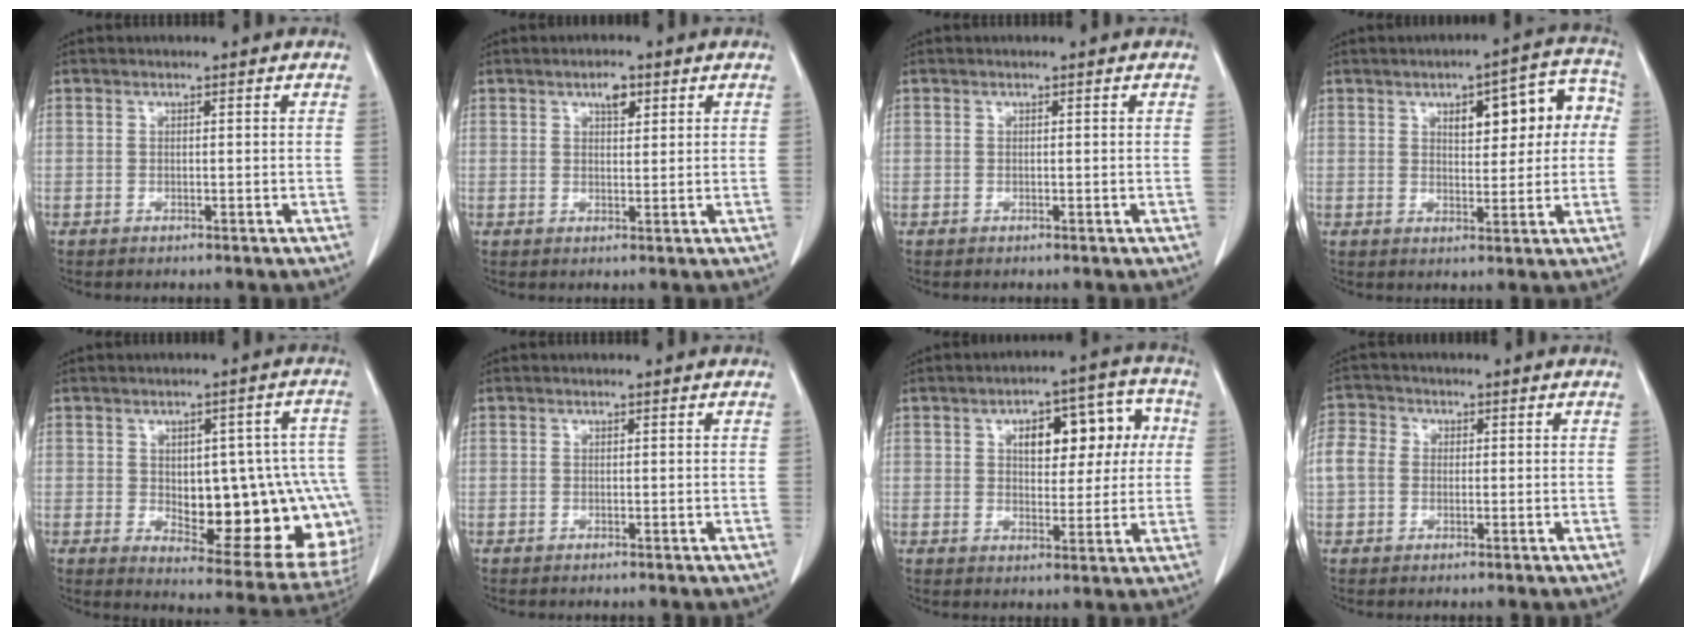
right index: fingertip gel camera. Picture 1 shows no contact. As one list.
[{"total": 3.2, "force": [1.7, 1.5, 2.2], "torque": [-0.040, 0.002, 0.030]}, {"total": 0.0}, {"total": 11.3, "force": [2.6, 4.8, 9.9], "torque": [-0.120, 0.037, 0.039]}, {"total": 23.4, "force": [-2.8, 9.4, 21.3], "torque": [-0.217, 0.024, -0.006]}, {"total": 0.0}, {"total": 12.2, "force": [2.9, 6.1, 10.2], "torque": [-0.138, 0.041, 0.050]}, {"total": 8.0, "force": [0.6, 6.7, 4.4], "torque": [-0.125, 0.025, 0.012]}]